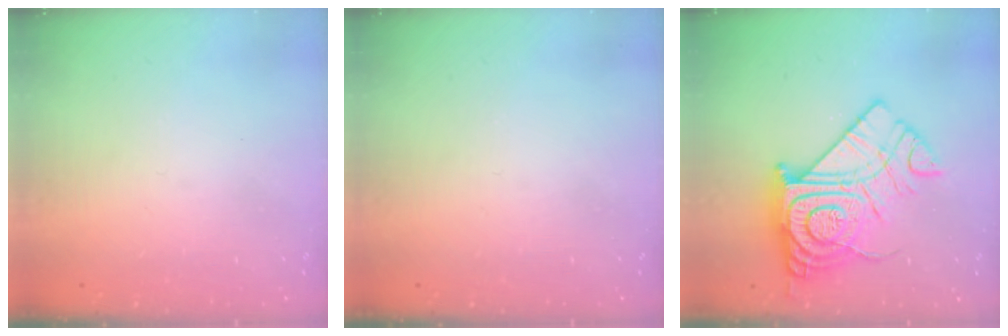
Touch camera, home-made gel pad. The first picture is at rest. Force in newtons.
{"total": 0.0}
{"total": 21.8, "press": 21.8, "slide": 2.0}